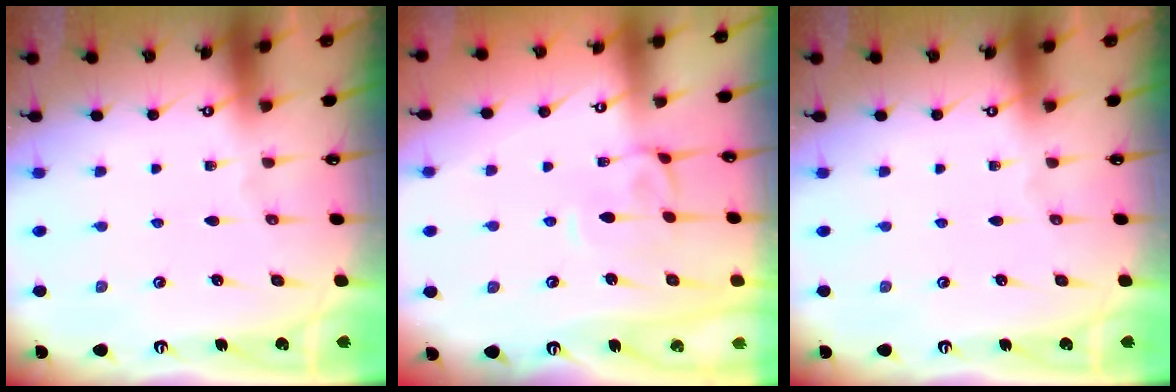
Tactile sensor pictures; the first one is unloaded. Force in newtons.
{"total": 1.7, "press": 1.5, "slide": 0.8}
{"total": 0.0}